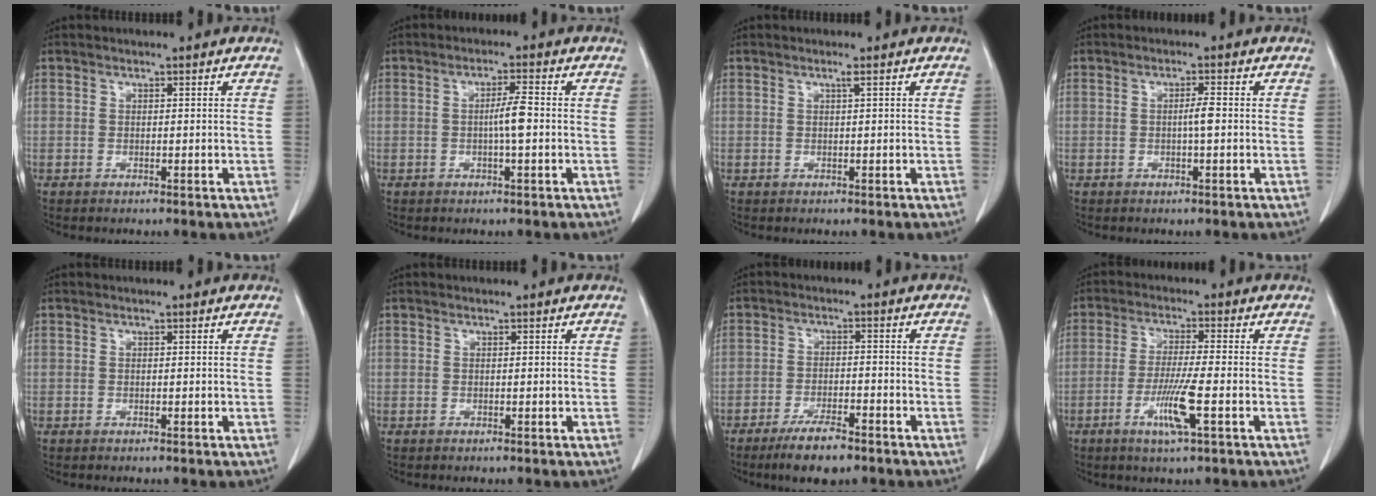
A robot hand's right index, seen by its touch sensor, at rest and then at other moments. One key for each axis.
{"total": 3.6, "fx": -0.4, "fy": 0.0, "fz": 3.6, "tx": -0.062, "ty": 0.000, "tz": -0.007}
{"total": 0.6, "fx": 0.3, "fy": -0.1, "fz": 0.5, "tx": -0.013, "ty": 0.000, "tz": 0.008}
{"total": 2.0, "fx": -0.2, "fy": 0.0, "fz": 2.0, "tx": -0.034, "ty": 0.001, "tz": -0.002}
{"total": 0.0}
{"total": 0.0}
{"total": 6.7, "fx": -4.9, "fy": 1.5, "fz": 4.4, "tx": -0.078, "ty": -0.009, "tz": -0.079}
{"total": 6.8, "fx": -2.6, "fy": -0.2, "fz": 6.3, "tx": -0.120, "ty": -0.014, "tz": -0.049}